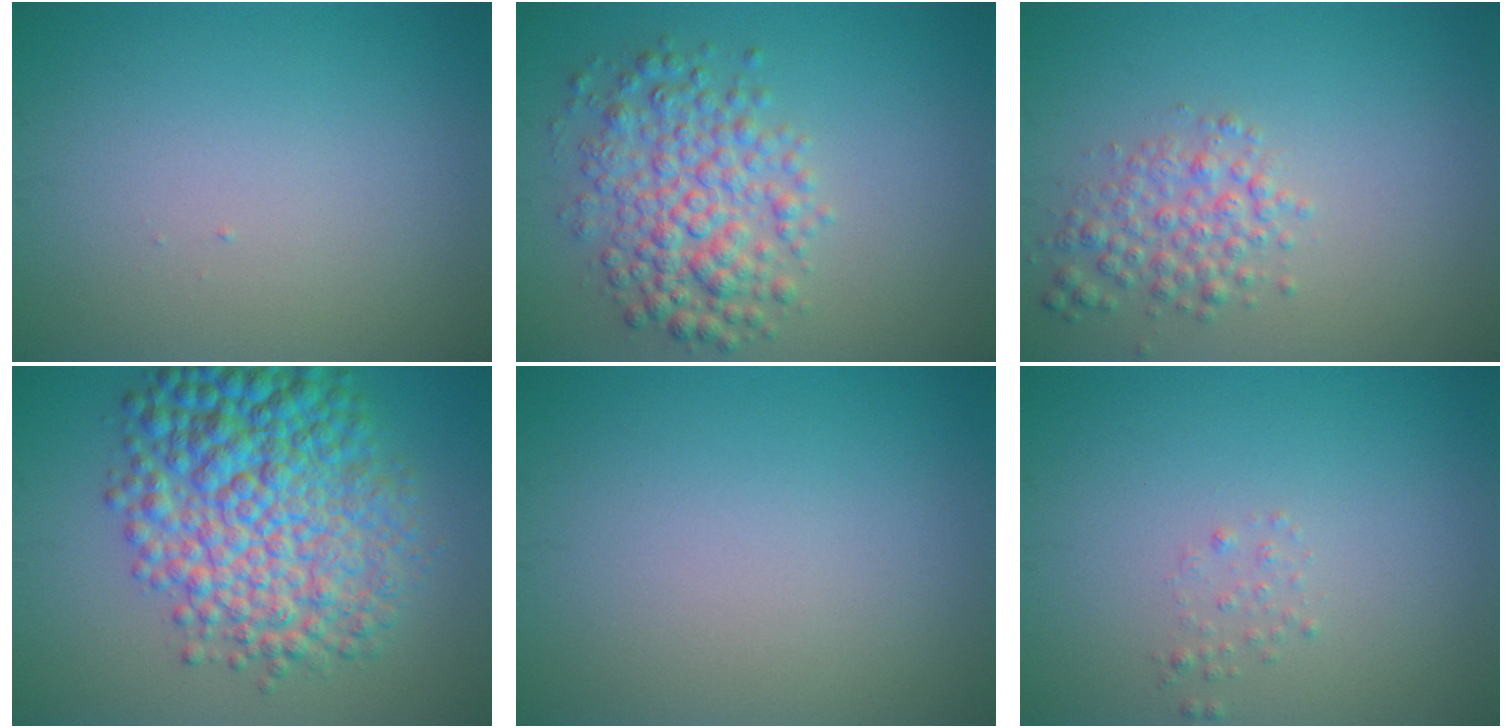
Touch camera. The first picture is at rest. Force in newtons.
{"total": 5.4, "press": 5.4, "slide": 0.1}
{"total": 2.8, "press": 2.8, "slide": 0.1}
{"total": 10.5, "press": 10.5, "slide": 0.1}
{"total": 0.0}
{"total": 0.8, "press": 0.8, "slide": 0.1}